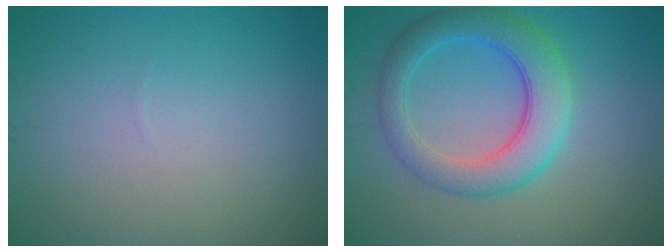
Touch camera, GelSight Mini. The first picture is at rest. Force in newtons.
{"total": 6.1, "press": 6.1, "slide": 0.1}